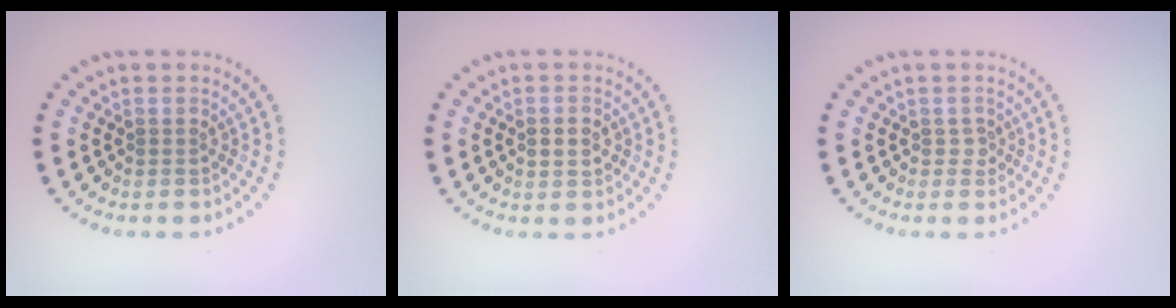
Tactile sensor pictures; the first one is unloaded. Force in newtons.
{"total": 2.3, "press": 2.3, "slide": 0.1}
{"total": 0.9, "press": 0.7, "slide": 0.6}